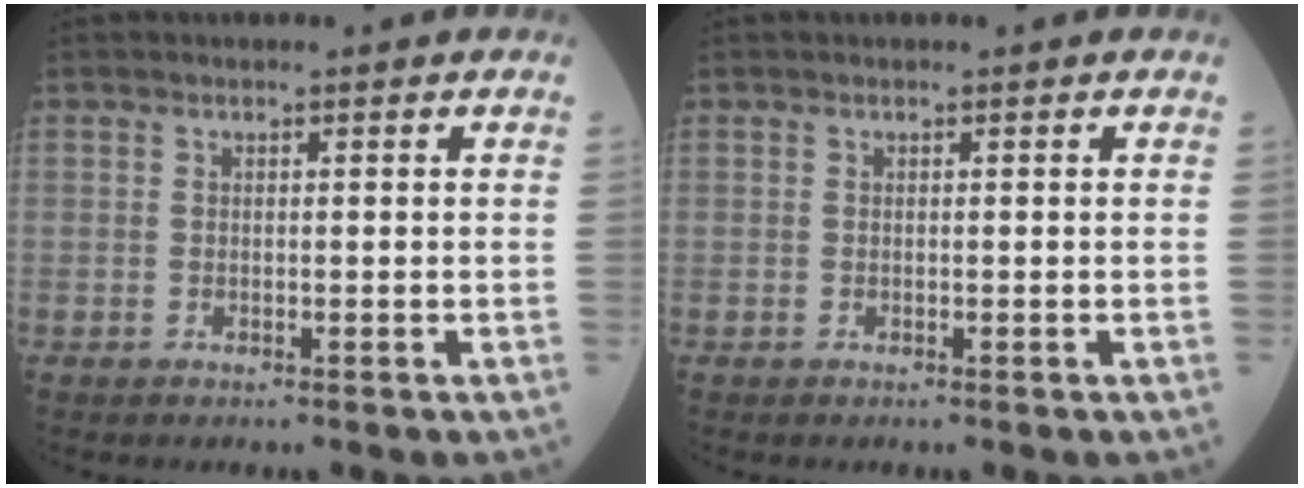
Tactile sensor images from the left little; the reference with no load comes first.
{"total": 0.0}